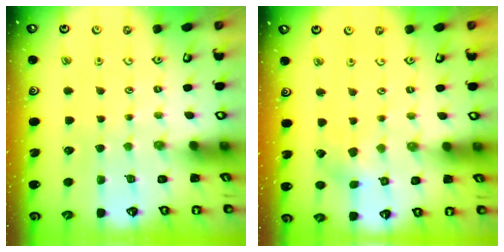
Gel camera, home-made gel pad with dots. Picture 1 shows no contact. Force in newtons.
{"total": 2.8, "press": 2.8, "slide": 0.3}